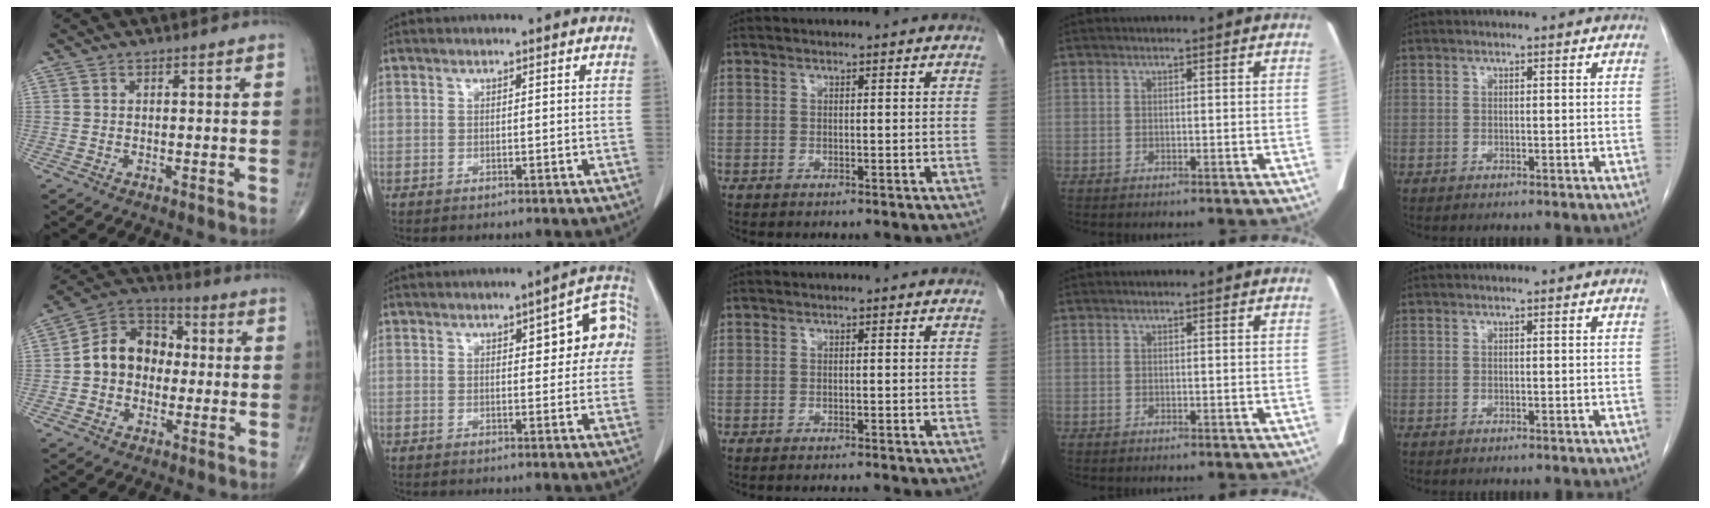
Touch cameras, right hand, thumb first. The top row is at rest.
{"thumb": {"total": 11.8, "force": [-0.3, 9.4, 7.2], "torque": [-0.091, 0.039, -0.019]}, "index": {"total": 9.2, "force": [2.4, 3.1, 8.4], "torque": [-0.083, 0.027, 0.025]}, "middle": {"total": 2.8, "force": [-2.6, -0.2, 1.1], "torque": [-0.012, -0.002, -0.033]}}